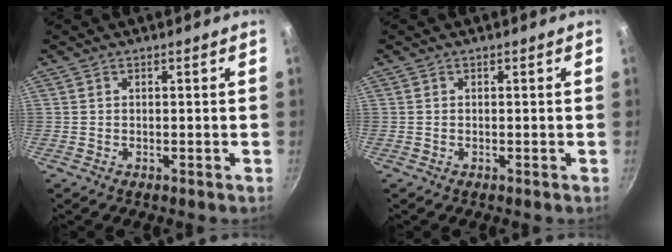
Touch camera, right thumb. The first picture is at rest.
{"total": 0.0}